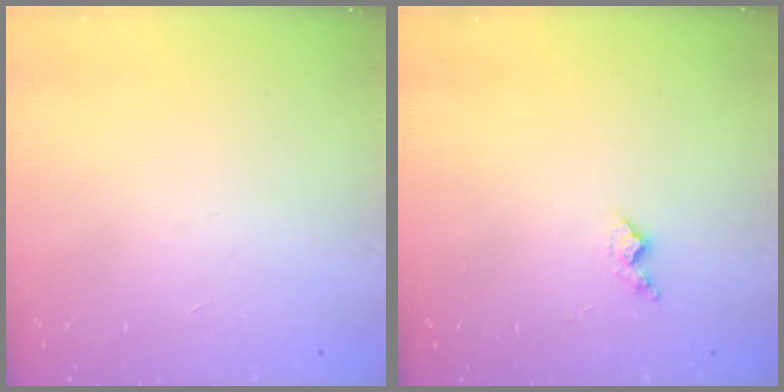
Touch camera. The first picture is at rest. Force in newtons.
{"total": 3.3, "press": 3.3, "slide": 0.4}